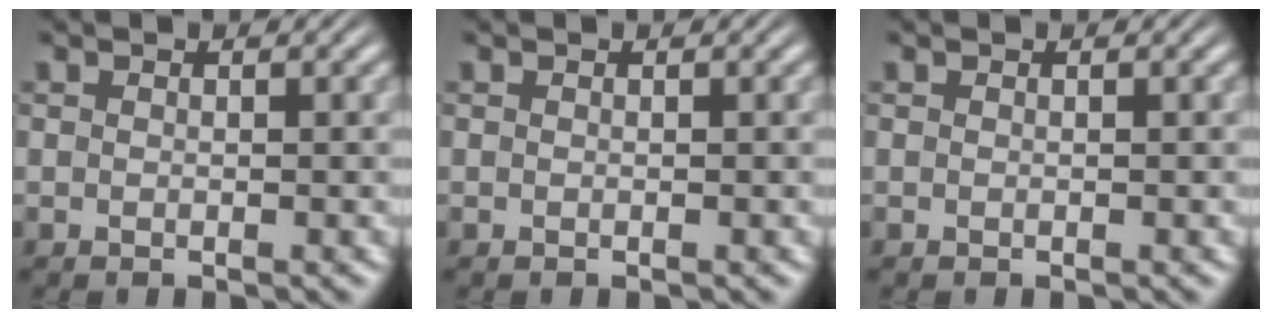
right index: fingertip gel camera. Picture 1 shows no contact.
{"total": 0.0}
{"total": 0.0}